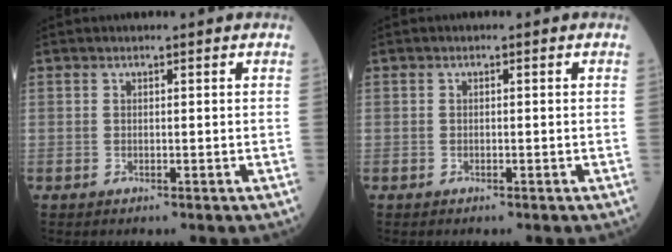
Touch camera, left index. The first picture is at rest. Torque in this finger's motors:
{"motor_torque": [0.00, 0.00, 0.00, 0.00]}